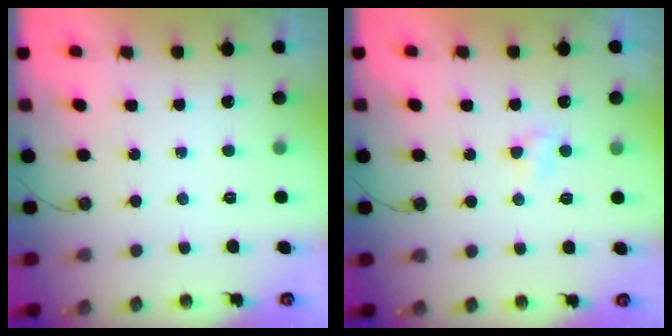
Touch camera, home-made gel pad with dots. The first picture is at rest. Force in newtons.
{"total": 3.2, "press": 3.2, "slide": 0.4}